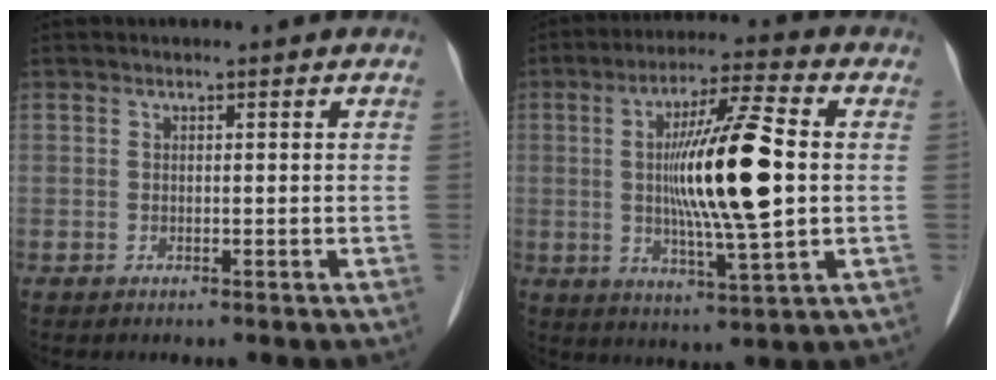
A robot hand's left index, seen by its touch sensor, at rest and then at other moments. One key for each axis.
{"total": 14.5, "fx": 0.6, "fy": 1.3, "fz": 14.4, "tx": -0.260, "ty": -0.004, "tz": 0.005}